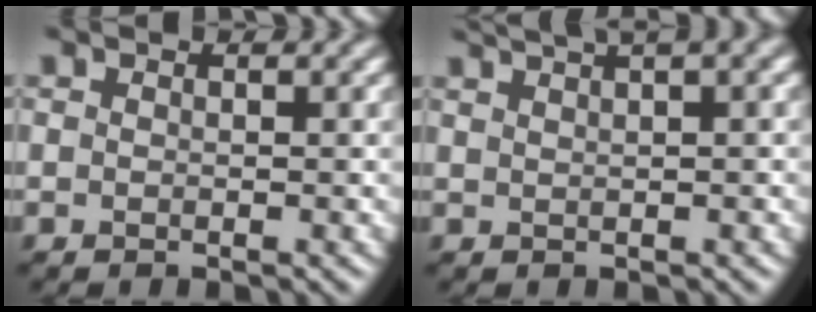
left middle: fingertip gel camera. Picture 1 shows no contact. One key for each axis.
{"total": 4.9, "fx": 3.7, "fy": 1.2, "fz": 3.1, "tx": -0.050, "ty": 0.029, "tz": 0.046}